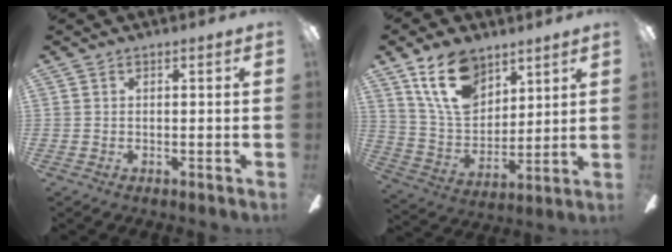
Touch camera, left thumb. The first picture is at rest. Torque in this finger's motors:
{"motor_torque": [1.02, 0.24, 1.43, -1.37, 0.23]}